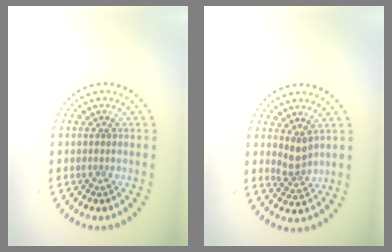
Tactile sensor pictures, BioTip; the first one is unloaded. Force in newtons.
{"total": 2.0, "press": 1.6, "slide": 1.2}